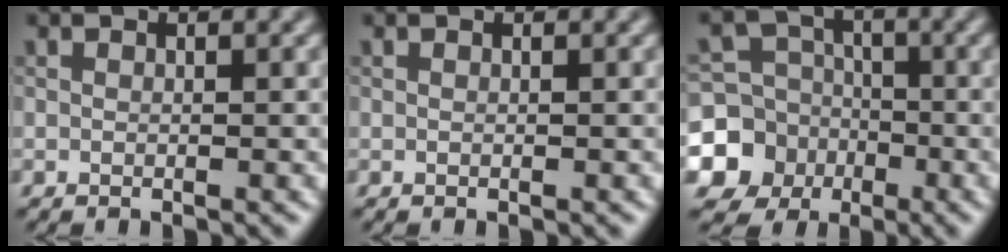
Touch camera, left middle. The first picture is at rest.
{"total": 0.0}
{"total": 9.8, "force": [-3.3, 9.1, 1.9], "torque": [-0.058, -0.018, -0.077]}